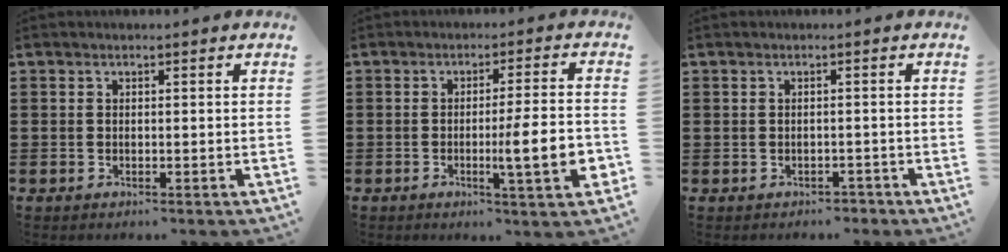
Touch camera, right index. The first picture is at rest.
{"total": 9.3, "force": [-2.0, 1.0, 9.0], "torque": [-0.130, -0.013, -0.034]}
{"total": 1.0, "force": [-0.8, 0.7, -0.1], "torque": [-0.002, 0.002, -0.018]}